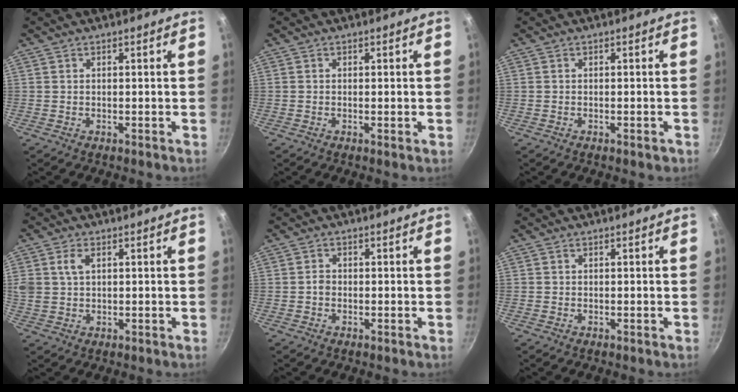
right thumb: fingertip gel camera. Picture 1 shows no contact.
{"total": 0.7, "force": [-0.2, 0.1, 0.7], "torque": [-0.013, -0.001, -0.004]}
{"total": 1.1, "force": [-0.6, 0.4, 0.8], "torque": [-0.016, 0.005, -0.008]}
{"total": 5.0, "force": [1.6, 3.3, 3.4], "torque": [-0.058, 0.005, 0.031]}
{"total": 1.3, "force": [-0.4, 1.0, 0.6], "torque": [-0.007, 0.008, -0.008]}
{"total": 0.0}